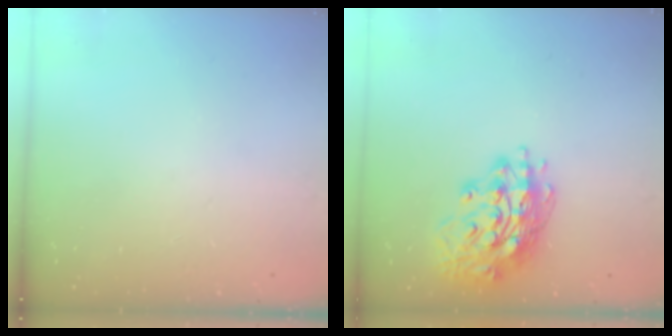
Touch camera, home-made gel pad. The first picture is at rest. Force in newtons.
{"total": 15.7, "press": 15.7, "slide": 1.3}